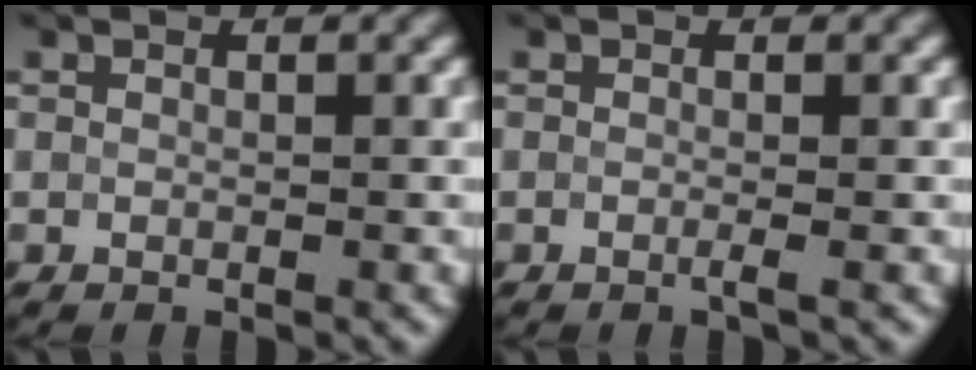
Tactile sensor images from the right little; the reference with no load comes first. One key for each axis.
{"total": 1.1, "fx": -0.6, "fy": 0.2, "fz": 0.9, "tx": -0.008, "ty": -0.004, "tz": -0.012}